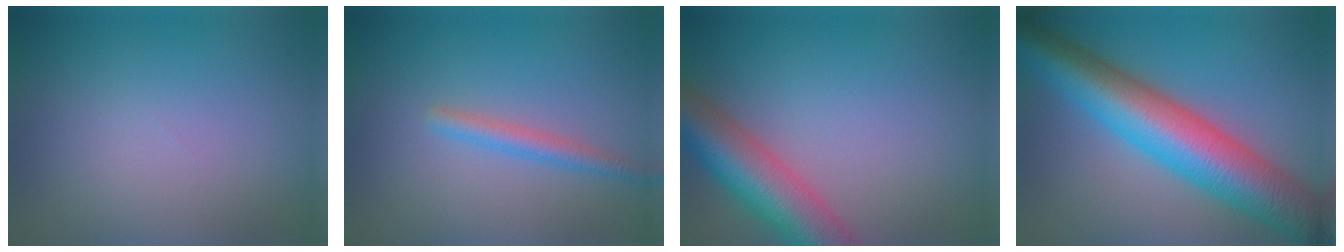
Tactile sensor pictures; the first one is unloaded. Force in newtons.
{"total": 2.0, "press": 2.0, "slide": 0.1}
{"total": 8.2, "press": 8.2, "slide": 0.3}
{"total": 11.9, "press": 11.9, "slide": 0.2}